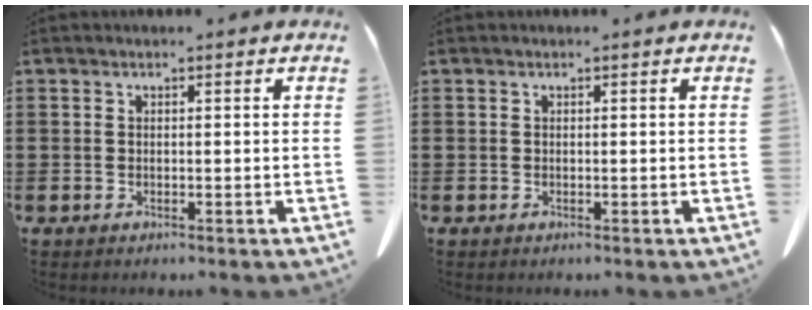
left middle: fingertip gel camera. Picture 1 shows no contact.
{"total": 0.0}